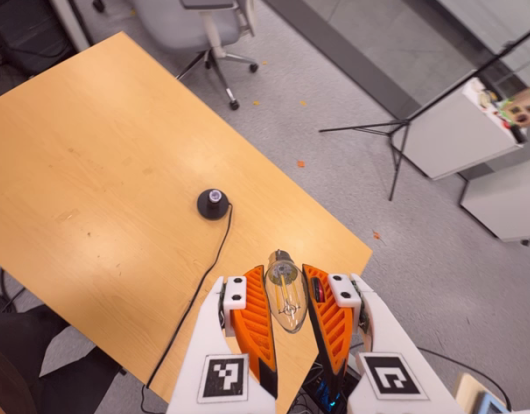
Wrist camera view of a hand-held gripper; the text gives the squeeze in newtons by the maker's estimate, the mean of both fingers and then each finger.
{"total": 14.0, "left": 15.0, "right": 13.1}